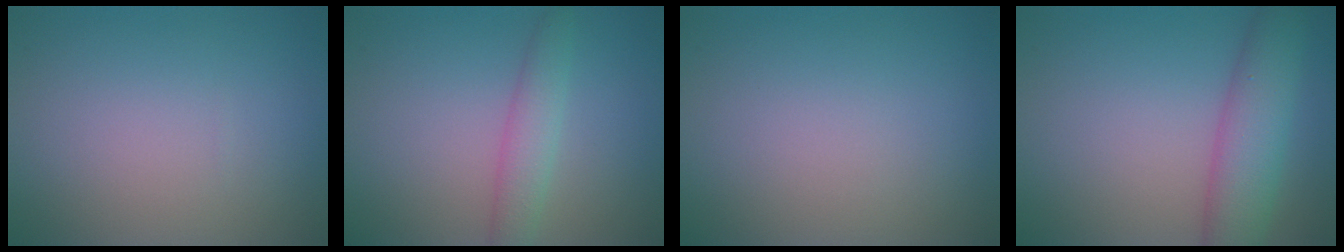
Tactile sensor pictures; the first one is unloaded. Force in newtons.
{"total": 2.6, "press": 2.6, "slide": 0.1}
{"total": 0.0}
{"total": 5.7, "press": 5.7, "slide": 0.2}